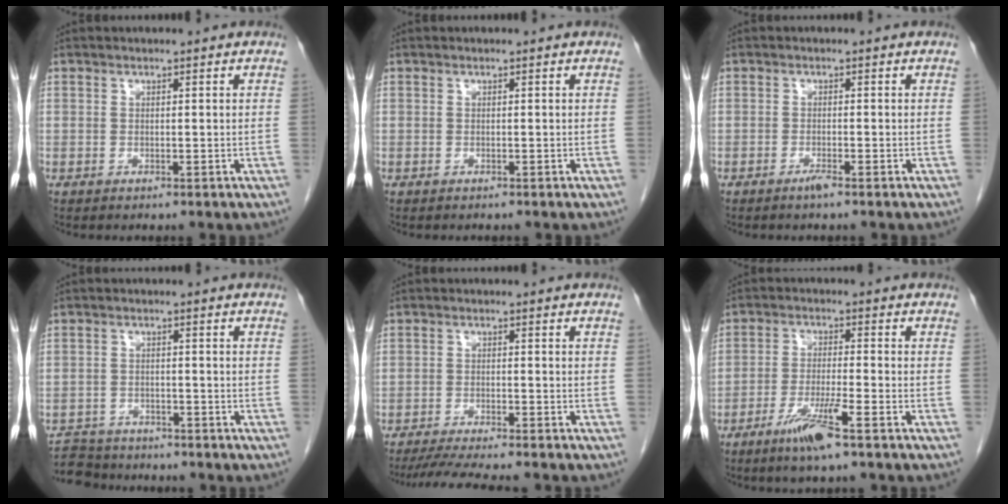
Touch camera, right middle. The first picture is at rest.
{"total": 0.0}
{"total": 1.3, "force": [-1.0, -0.1, 0.8], "torque": [-0.018, -0.001, -0.019]}
{"total": 7.3, "force": [-6.8, 2.7, 0.8], "torque": [-0.017, 0.004, -0.106]}
{"total": 9.2, "force": [-8.1, 0.2, 4.2], "torque": [-0.060, -0.016, -0.127]}
{"total": 6.7, "force": [-4.2, -0.2, 5.2], "torque": [-0.102, -0.013, -0.081]}